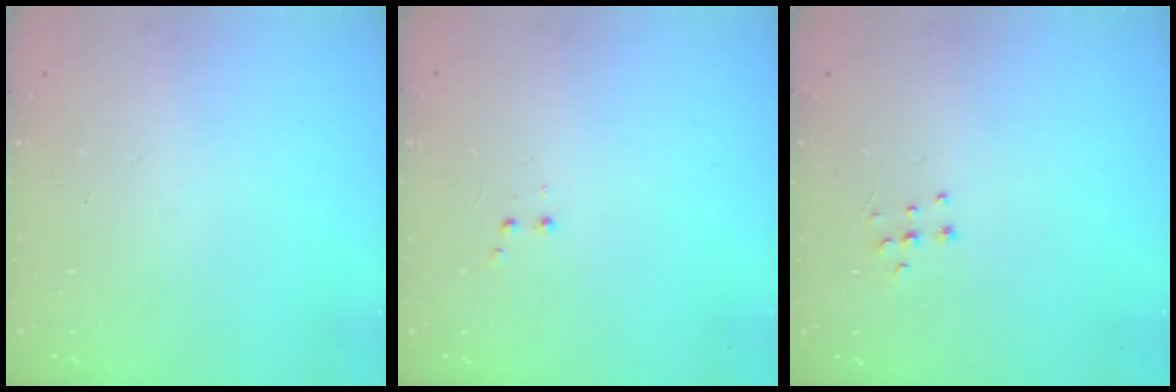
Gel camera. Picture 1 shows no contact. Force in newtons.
{"total": 2.0, "press": 1.8, "slide": 0.9}
{"total": 3.7, "press": 3.7, "slide": 0.2}